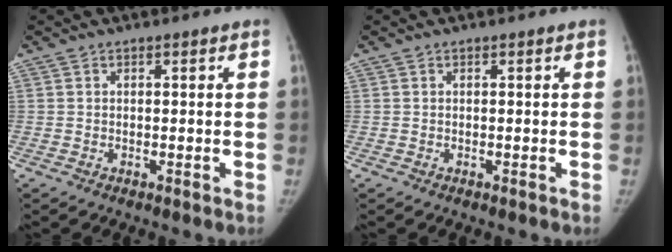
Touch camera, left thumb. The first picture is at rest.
{"total": 0.0}